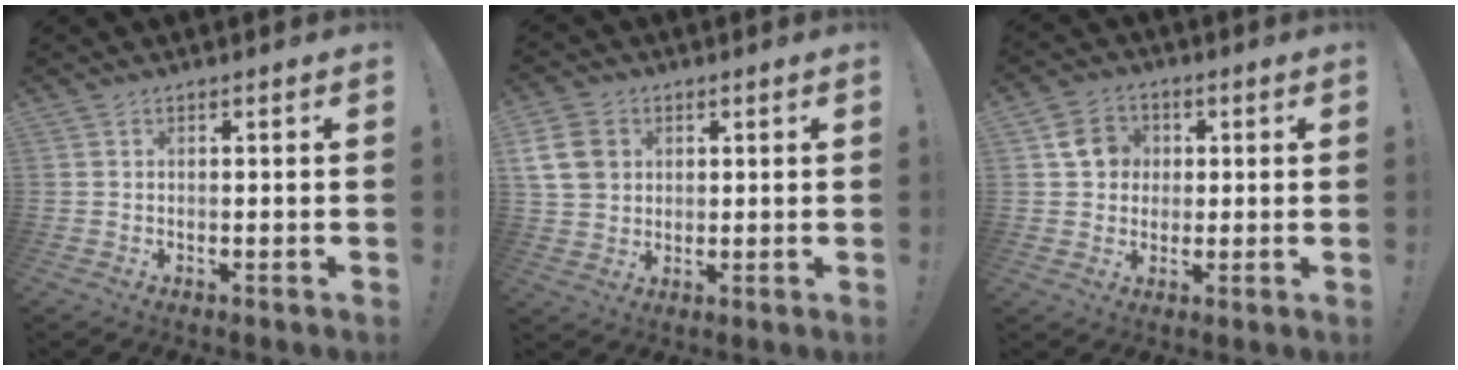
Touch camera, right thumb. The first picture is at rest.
{"total": 11.0, "force": [3.0, 9.1, 5.4], "torque": [-0.099, -0.008, 0.063]}
{"total": 9.0, "force": [2.3, 8.0, 3.5], "torque": [-0.048, 0.003, 0.048]}